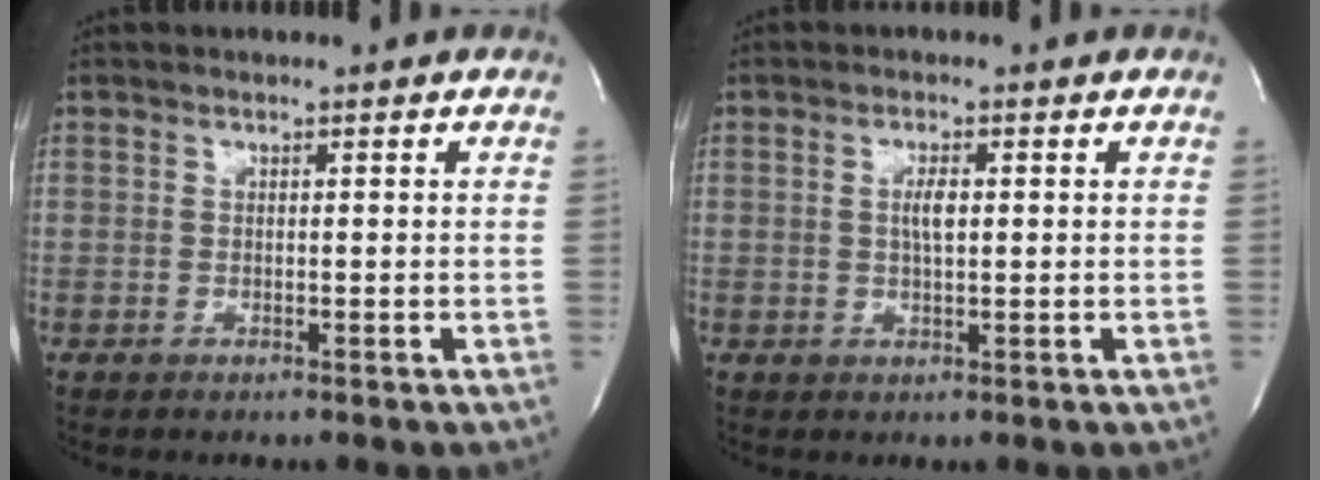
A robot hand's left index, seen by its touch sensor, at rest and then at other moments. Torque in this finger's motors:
{"motor_torque": [0.52, 0.16, 0.16, 0.03]}